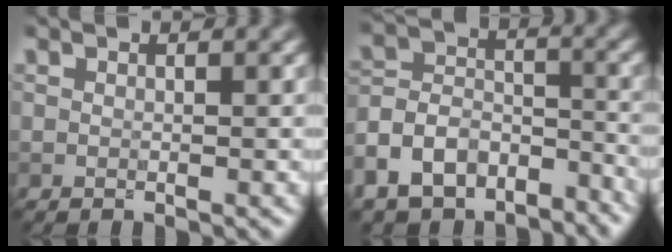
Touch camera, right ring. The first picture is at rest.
{"total": 9.1, "force": [-6.7, 5.5, 2.9], "torque": [-0.064, 0.009, -0.124]}